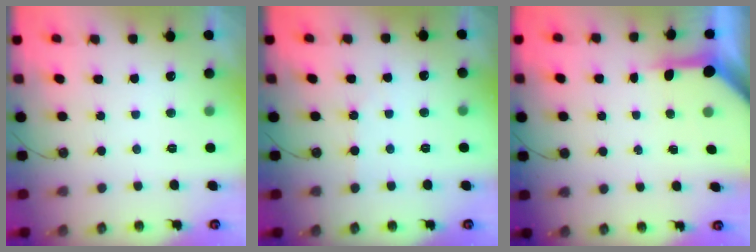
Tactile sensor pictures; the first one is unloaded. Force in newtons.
{"total": 1.5, "press": 1.5, "slide": 0.3}
{"total": 5.3, "press": 5.3, "slide": 0.5}